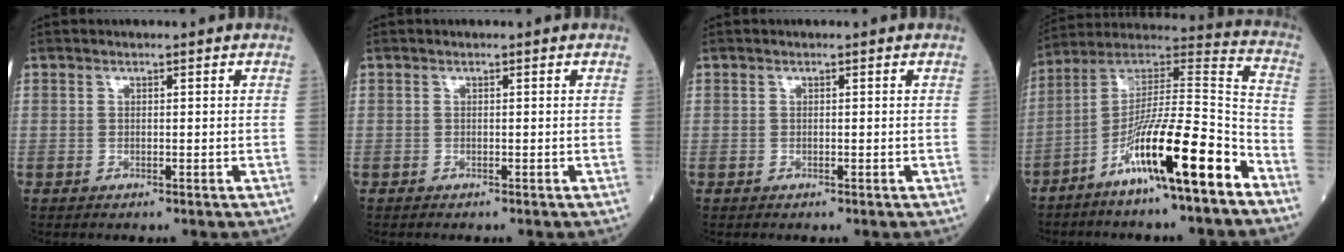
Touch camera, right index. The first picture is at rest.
{"total": 0.0}
{"total": 0.0}
{"total": 17.3, "force": [-9.4, 0.7, 14.5], "torque": [-0.256, 0.001, -0.166]}